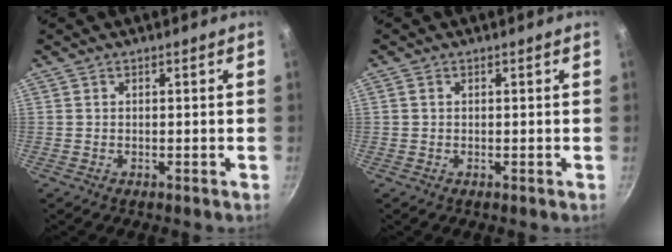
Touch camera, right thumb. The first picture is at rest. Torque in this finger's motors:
{"motor_torque": [-0.26, -0.13, 0.27, 0.47, 0.04]}